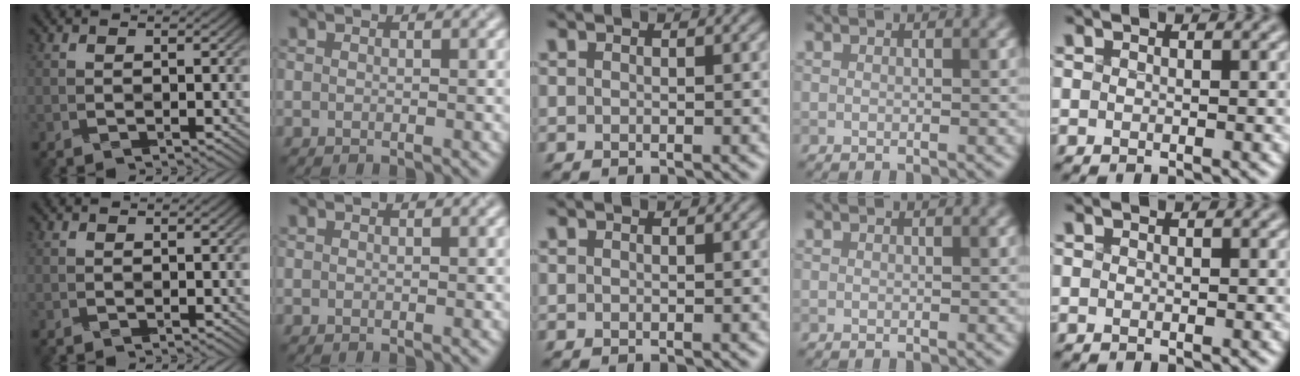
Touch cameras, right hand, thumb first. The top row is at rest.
{}